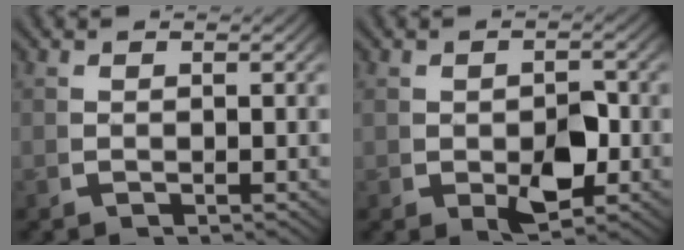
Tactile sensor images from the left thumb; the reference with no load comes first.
{"total": 4.4, "force": [-0.4, 2.3, 3.7], "torque": [-0.058, -0.011, 0.004]}